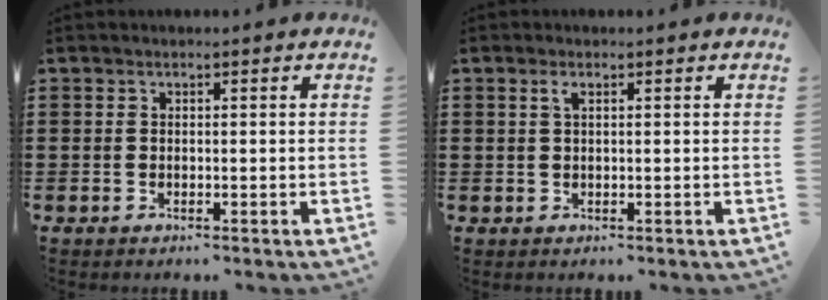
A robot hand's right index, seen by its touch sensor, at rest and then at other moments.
{"total": 1.0, "force": [0.3, 0.2, 0.9], "torque": [-0.018, 0.004, 0.005]}